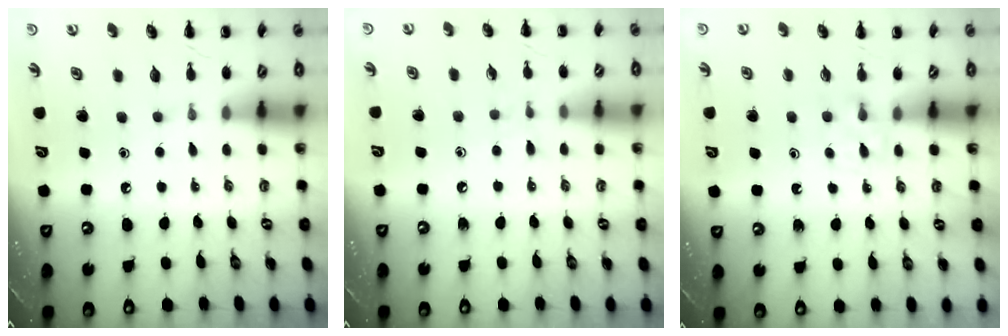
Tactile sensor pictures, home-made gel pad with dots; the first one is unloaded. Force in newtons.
{"total": 4.5, "press": 4.1, "slide": 1.8}
{"total": 4.6, "press": 4.3, "slide": 1.6}